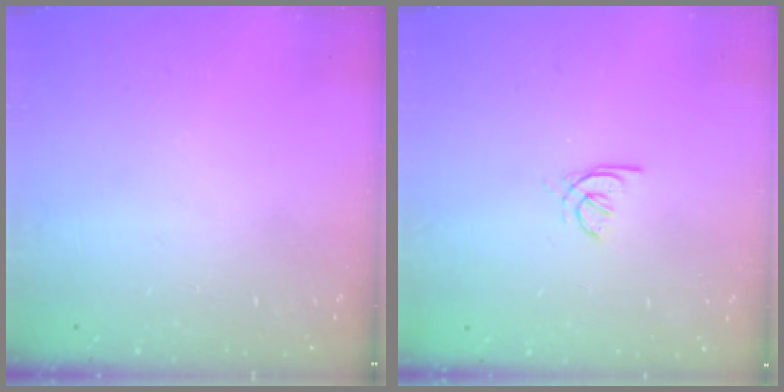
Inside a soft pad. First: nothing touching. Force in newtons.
{"total": 1.4, "press": 1.3, "slide": 0.4}